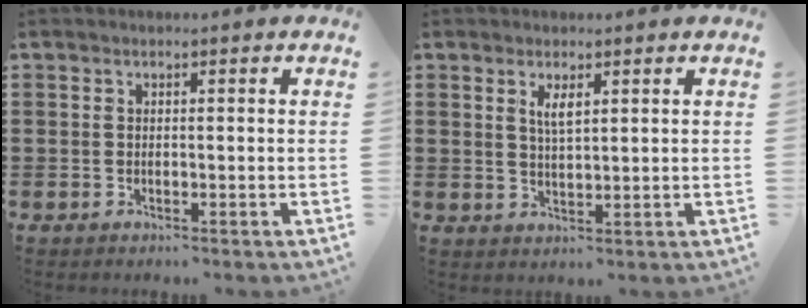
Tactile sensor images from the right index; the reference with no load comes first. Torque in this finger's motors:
{"motor_torque": [0.04, -0.02, 0.23, 0.09]}